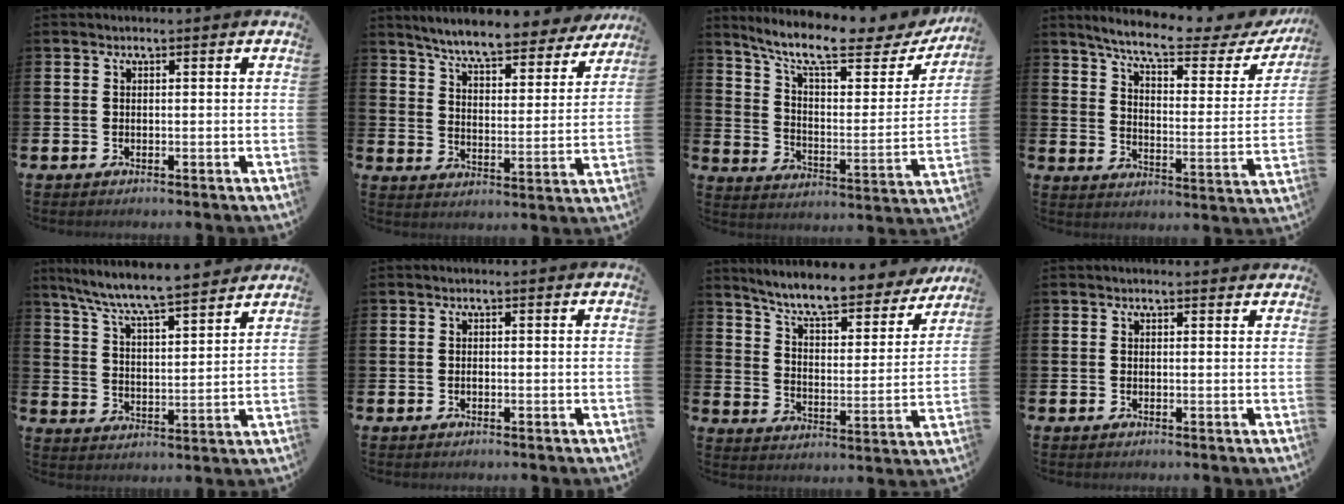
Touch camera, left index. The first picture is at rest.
{"total": 7.6, "force": [7.1, 0.7, 2.6], "torque": [-0.073, -0.049, 0.119]}
{"total": 11.2, "force": [9.2, 2.7, 5.8], "torque": [-0.128, -0.064, 0.152]}
{"total": 8.3, "force": [7.1, 1.3, 4.1], "torque": [-0.102, -0.043, 0.114]}
{"total": 8.1, "force": [7.7, 0.3, 2.7], "torque": [-0.087, -0.055, 0.134]}
{"total": 0.0}
{"total": 8.2, "force": [7.5, 1.2, 3.1], "torque": [-0.088, -0.057, 0.125]}
{"total": 0.6, "force": [0.6, 0.1, 0.1], "torque": [0.004, -0.002, 0.009]}